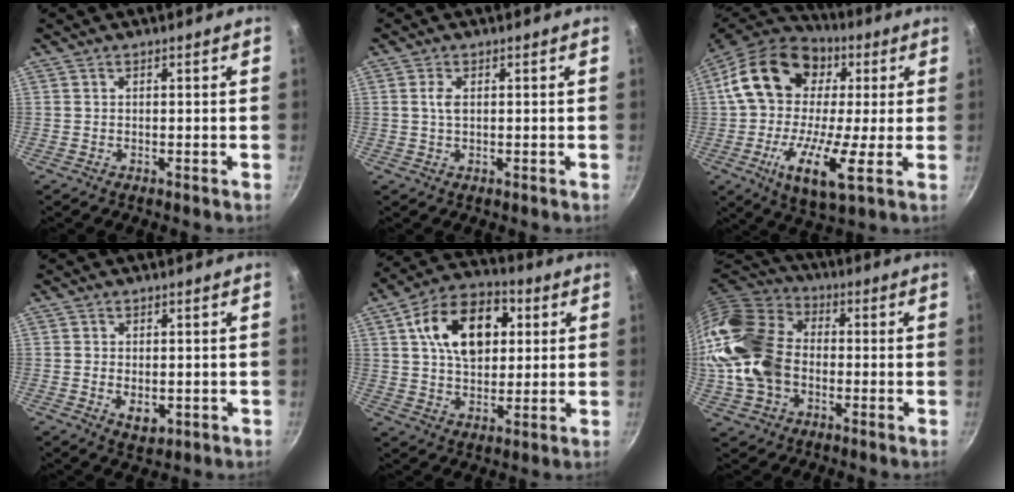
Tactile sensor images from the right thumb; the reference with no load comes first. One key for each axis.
{"total": 3.3, "fx": 0.6, "fy": 1.7, "fz": 2.8, "tx": -0.058, "ty": 0.004, "tz": 0.011}
{"total": 23.2, "fx": 2.0, "fy": 14.1, "fz": 18.3, "tx": -0.310, "ty": 0.016, "tz": 0.014}
{"total": 4.5, "fx": -0.7, "fy": 3.0, "fz": 3.3, "tx": -0.047, "ty": -0.009, "tz": -0.004}
{"total": 17.0, "fx": 4.5, "fy": 11.1, "fz": 12.1, "tx": -0.160, "ty": 0.007, "tz": 0.065}
{"total": 20.4, "fx": -1.8, "fy": 15.1, "fz": 13.6, "tx": -0.268, "ty": 0.036, "tz": -0.041}